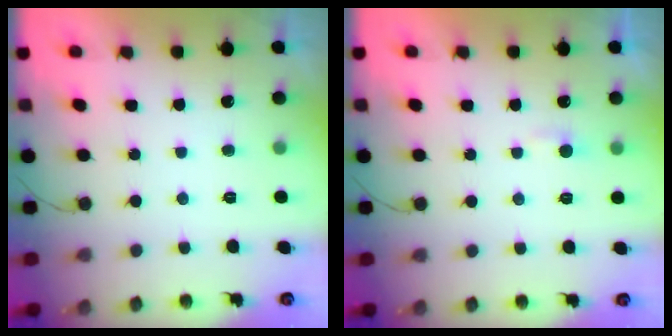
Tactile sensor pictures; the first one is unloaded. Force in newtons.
{"total": 2.7, "press": 2.7, "slide": 0.3}